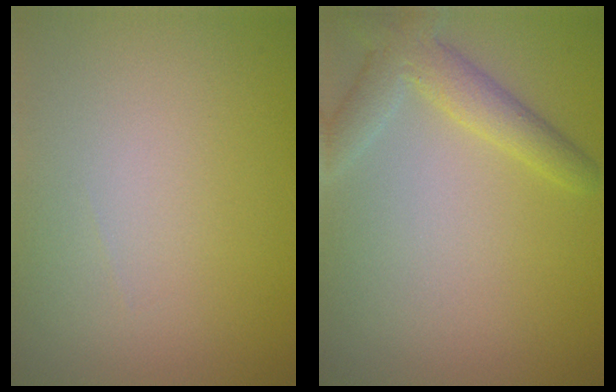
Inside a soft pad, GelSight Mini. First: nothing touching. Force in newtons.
{"total": 3.4, "press": 3.4, "slide": 0.2}